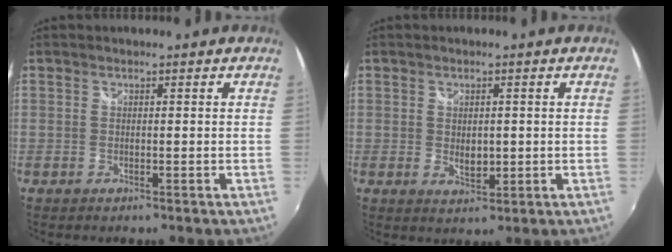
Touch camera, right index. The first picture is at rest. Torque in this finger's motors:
{"motor_torque": [0.04, 0.11, 0.13, 0.02]}